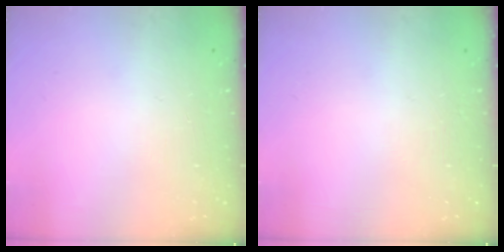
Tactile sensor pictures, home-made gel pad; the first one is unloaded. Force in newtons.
{"total": 0.0}